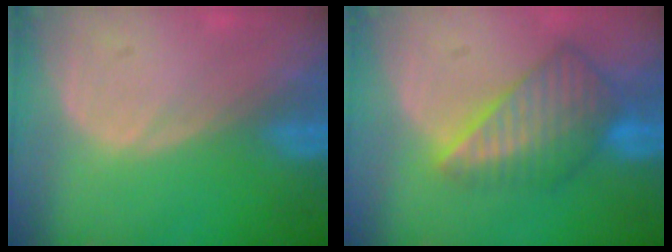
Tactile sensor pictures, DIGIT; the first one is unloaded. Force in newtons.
{"total": 8.5, "press": 7.4, "slide": 4.1}